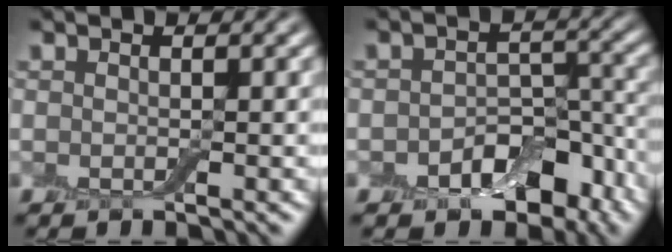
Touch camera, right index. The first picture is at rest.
{"total": 5.8, "force": [-3.1, 3.6, 3.3], "torque": [-0.037, -0.004, -0.056]}